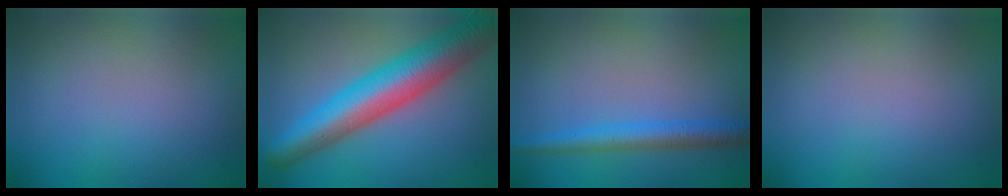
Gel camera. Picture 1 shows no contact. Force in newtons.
{"total": 9.7, "press": 9.7, "slide": 0.3}
{"total": 3.1, "press": 3.1, "slide": 0.1}
{"total": 0.0}